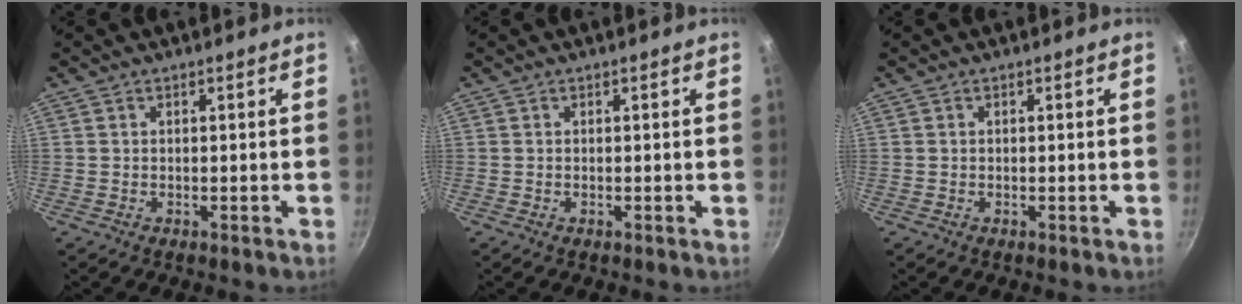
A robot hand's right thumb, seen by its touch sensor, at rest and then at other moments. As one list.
[{"total": 0.0}, {"total": 0.0}]